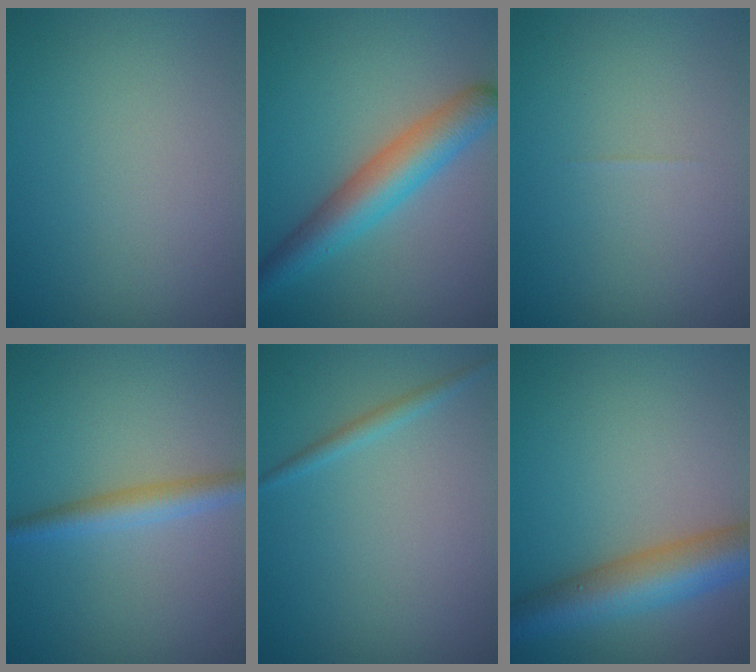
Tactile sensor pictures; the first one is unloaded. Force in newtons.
{"total": 5.4, "press": 5.4, "slide": 0.1}
{"total": 0.0}
{"total": 2.7, "press": 2.7, "slide": 0.0}
{"total": 1.1, "press": 1.1, "slide": 0.1}
{"total": 6.7, "press": 6.7, "slide": 0.1}